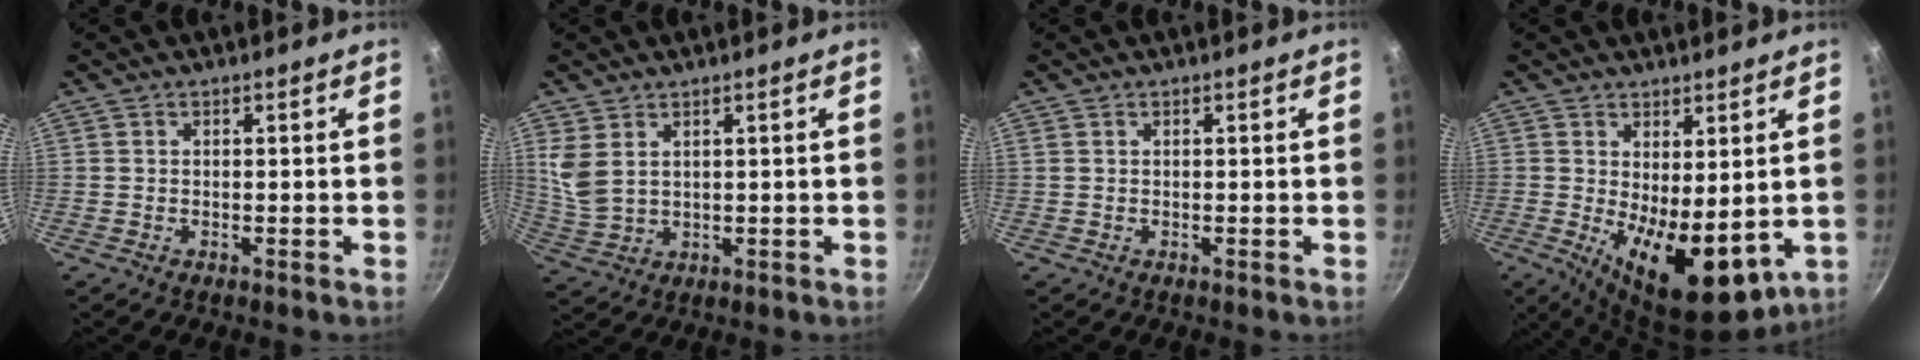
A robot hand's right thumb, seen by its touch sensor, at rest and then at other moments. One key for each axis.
{"total": 5.9, "fx": 2.7, "fy": 3.7, "fz": 3.7, "tx": -0.070, "ty": -0.020, "tz": 0.064}
{"total": 0.0}
{"total": 13.3, "fx": -0.6, "fy": 6.2, "fz": 11.8, "tx": -0.156, "ty": -0.022, "tz": 0.009}